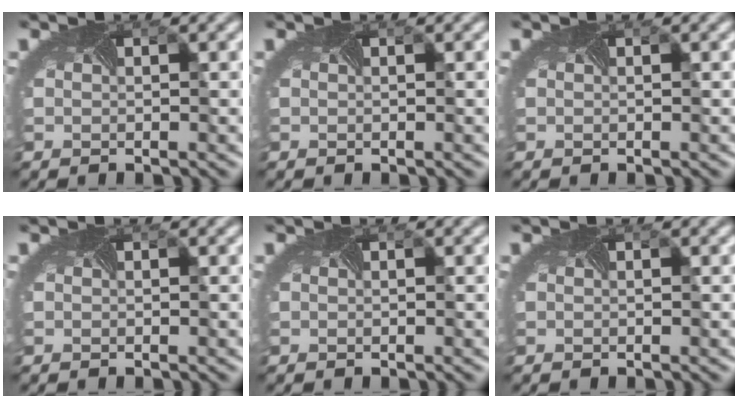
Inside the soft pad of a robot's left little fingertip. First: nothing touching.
{"total": 0.0}
{"total": 0.0}
{"total": 0.0}
{"total": 0.0}
{"total": 0.0}